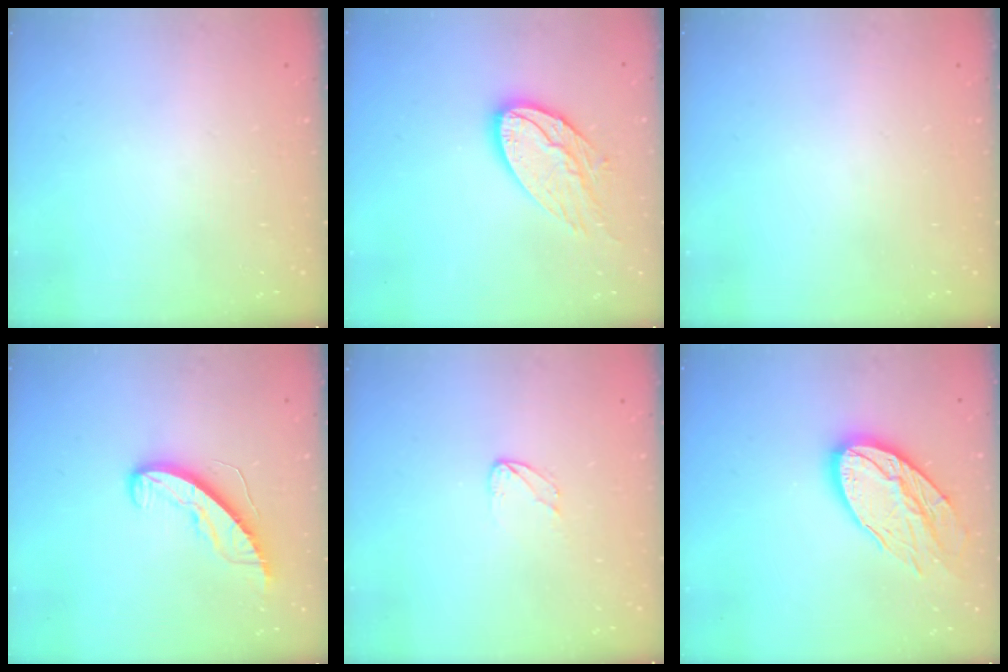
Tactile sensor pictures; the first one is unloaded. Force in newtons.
{"total": 14.8, "press": 14.8, "slide": 1.0}
{"total": 0.0}
{"total": 8.5, "press": 8.5, "slide": 0.4}
{"total": 3.8, "press": 3.8, "slide": 0.3}
{"total": 17.7, "press": 17.6, "slide": 1.7}